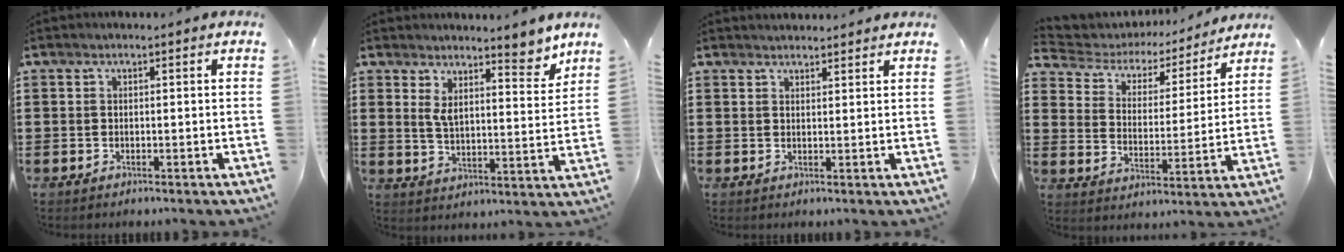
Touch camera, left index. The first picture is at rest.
{"total": 6.9, "force": [5.5, 1.5, 3.9], "torque": [-0.071, -0.032, 0.092]}
{"total": 1.6, "force": [1.6, 0.0, -0.1], "torque": [-0.002, 0.001, 0.032]}
{"total": 4.2, "force": [3.8, 1.5, 1.1], "torque": [-0.047, -0.027, 0.056]}